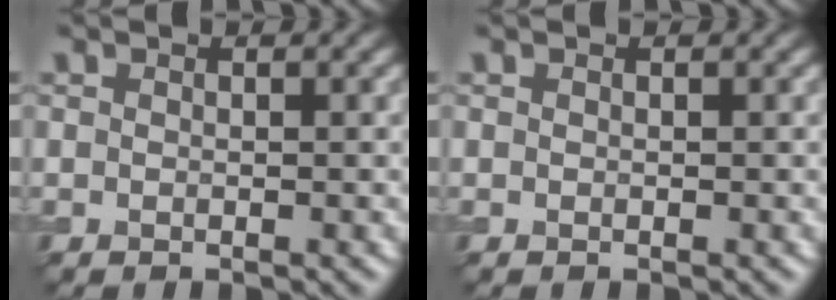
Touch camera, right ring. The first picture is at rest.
{"total": 0.0}